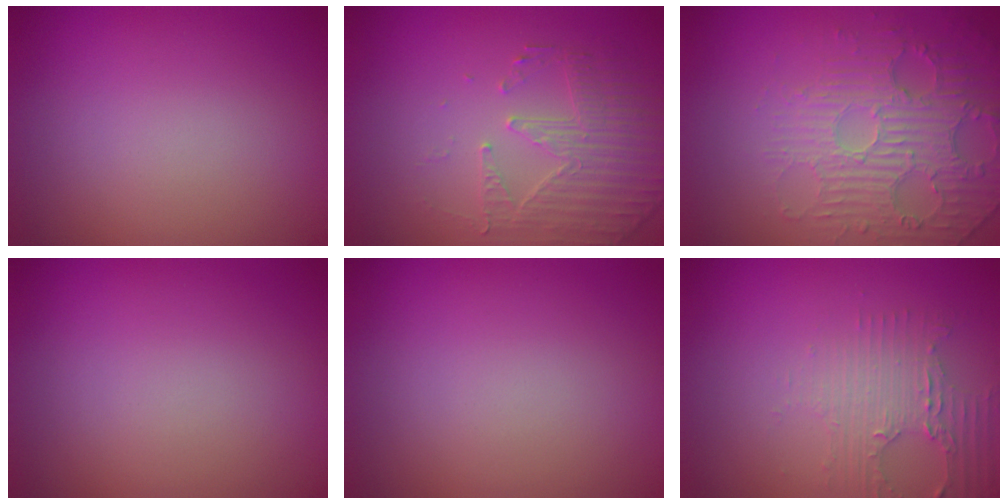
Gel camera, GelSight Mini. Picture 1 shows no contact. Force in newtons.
{"total": 2.5, "press": 2.2, "slide": 1.2}
{"total": 5.0, "press": 3.7, "slide": 3.3}
{"total": 0.0}
{"total": 0.0}
{"total": 3.0, "press": 2.5, "slide": 1.7}